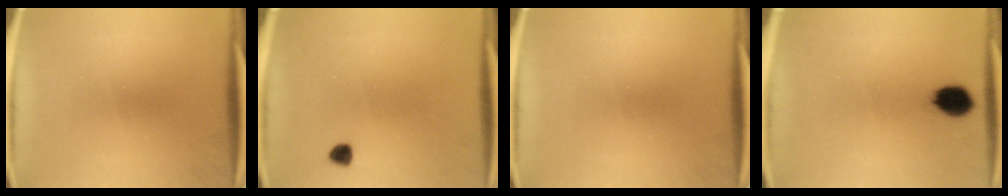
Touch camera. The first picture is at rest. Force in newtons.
{"total": 1.8}
{"total": 0.0}
{"total": 7.0}